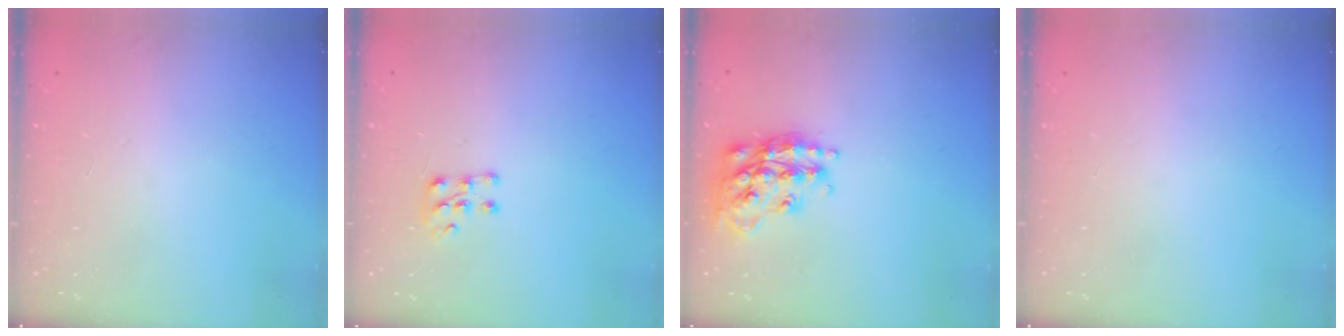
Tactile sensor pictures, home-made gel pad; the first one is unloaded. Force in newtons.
{"total": 6.3, "press": 6.1, "slide": 1.6}
{"total": 18.2, "press": 18.1, "slide": 1.1}
{"total": 0.0}